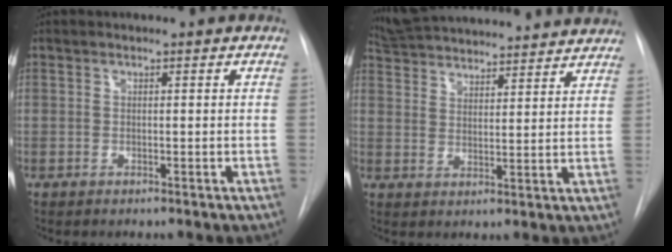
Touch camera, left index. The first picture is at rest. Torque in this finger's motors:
{"motor_torque": [0.91, -1.19, 0.17, 0.05]}